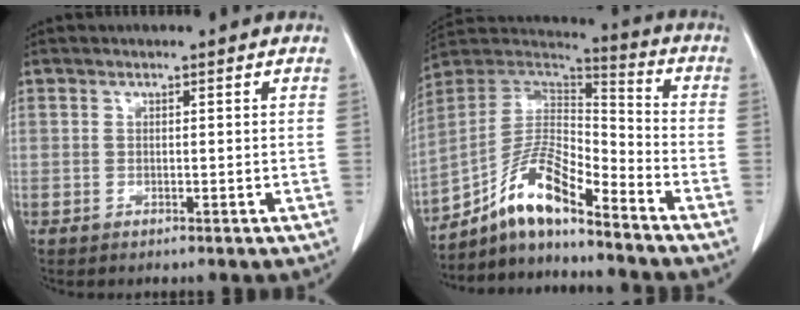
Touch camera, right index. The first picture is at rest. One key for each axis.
{"total": 12.7, "fx": -9.0, "fy": 2.5, "fz": 8.6, "tx": -0.161, "ty": 0.026, "tz": -0.163}